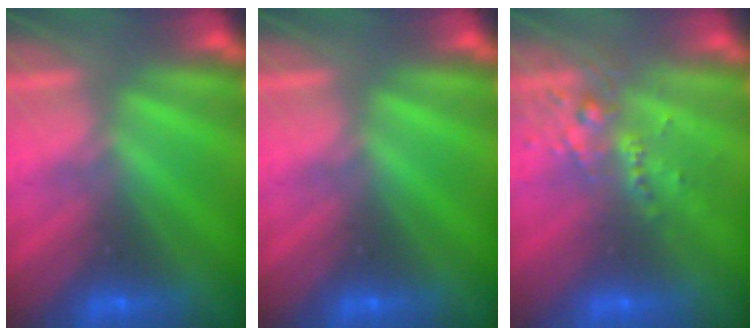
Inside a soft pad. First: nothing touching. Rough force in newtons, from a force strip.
{"total": 0.0}
{"total": 2.6}